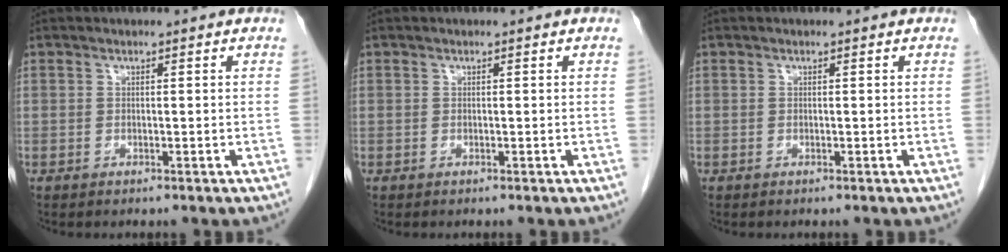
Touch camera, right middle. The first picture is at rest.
{"total": 0.0}
{"total": 0.0}